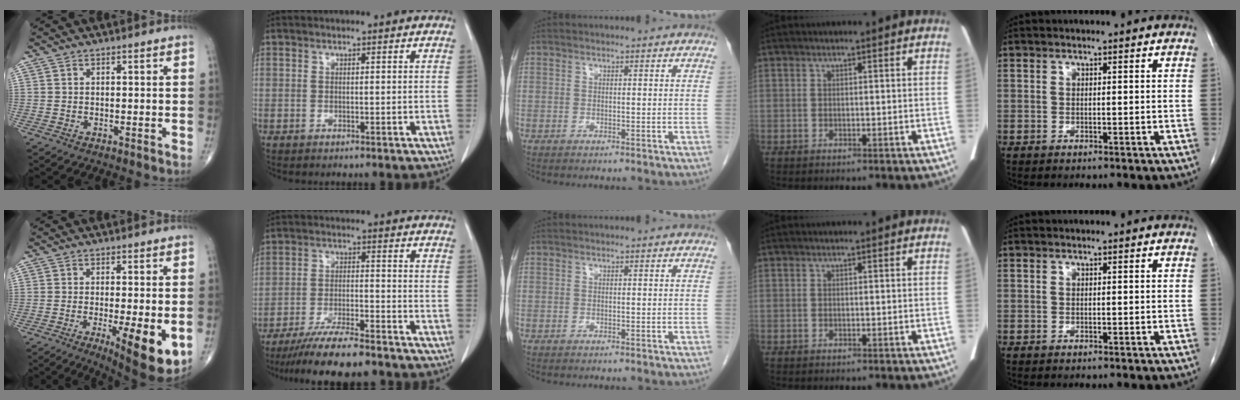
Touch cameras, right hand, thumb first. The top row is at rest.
{"thumb": {"total": 11.9, "force": [-3.4, 3.1, 11.0], "torque": [-0.149, -0.023, -0.043]}, "index": {"total": 11.9, "force": [-10.3, 1.3, 5.7], "torque": [-0.087, -0.021, -0.166]}}